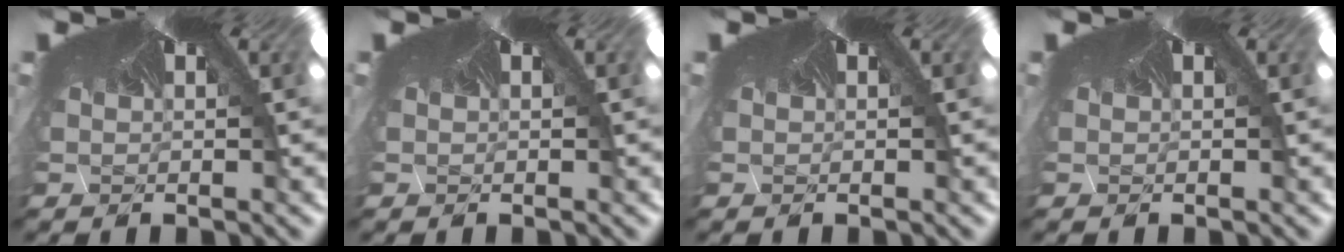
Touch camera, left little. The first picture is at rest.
{"total": 0.0}
{"total": 0.0}
{"total": 0.0}